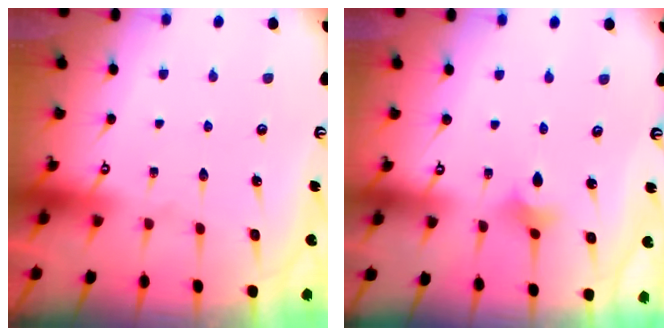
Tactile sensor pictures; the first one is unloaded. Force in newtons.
{"total": 2.4, "press": 2.3, "slide": 0.4}